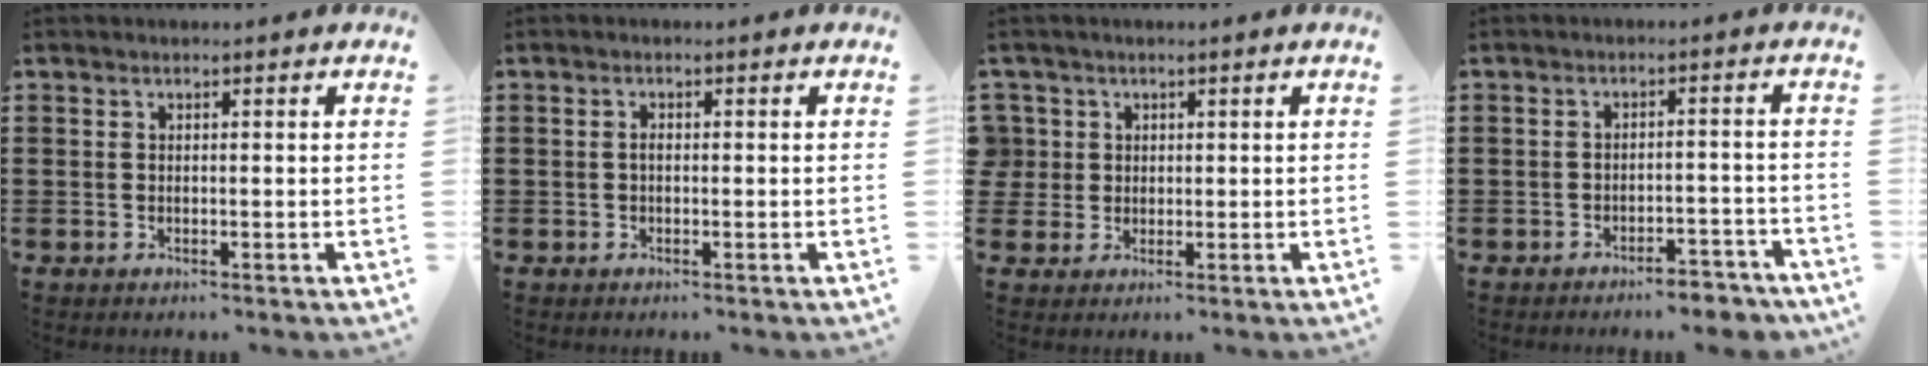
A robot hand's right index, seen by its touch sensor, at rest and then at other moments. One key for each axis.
{"total": 0.9, "fx": -0.1, "fy": 0.4, "fz": 0.8, "tx": -0.018, "ty": -0.002, "tz": -0.003}
{"total": 3.0, "fx": 0.6, "fy": 2.9, "fz": 0.0, "tx": -0.015, "ty": 0.011, "tz": 0.009}
{"total": 3.9, "fx": -3.7, "fy": 0.3, "fz": 1.2, "tx": -0.021, "ty": 0.001, "tz": -0.073}